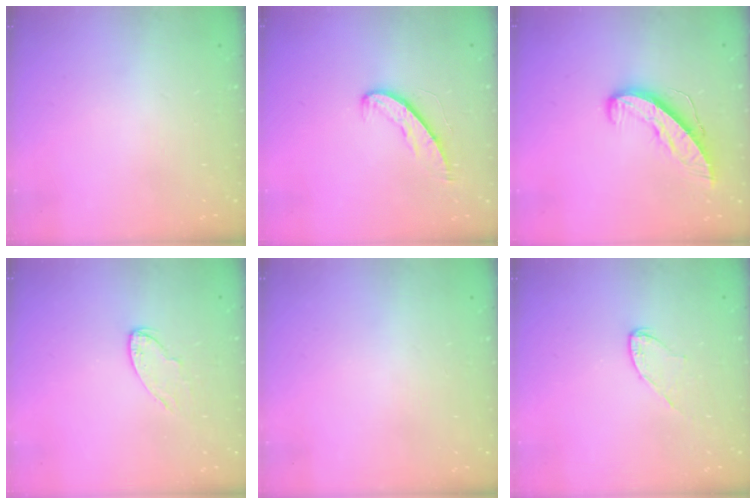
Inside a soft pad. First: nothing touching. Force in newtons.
{"total": 6.8, "press": 6.8, "slide": 0.5}
{"total": 8.8, "press": 8.8, "slide": 0.1}
{"total": 6.7, "press": 6.7, "slide": 0.2}
{"total": 0.0}
{"total": 5.9, "press": 5.9, "slide": 0.5}